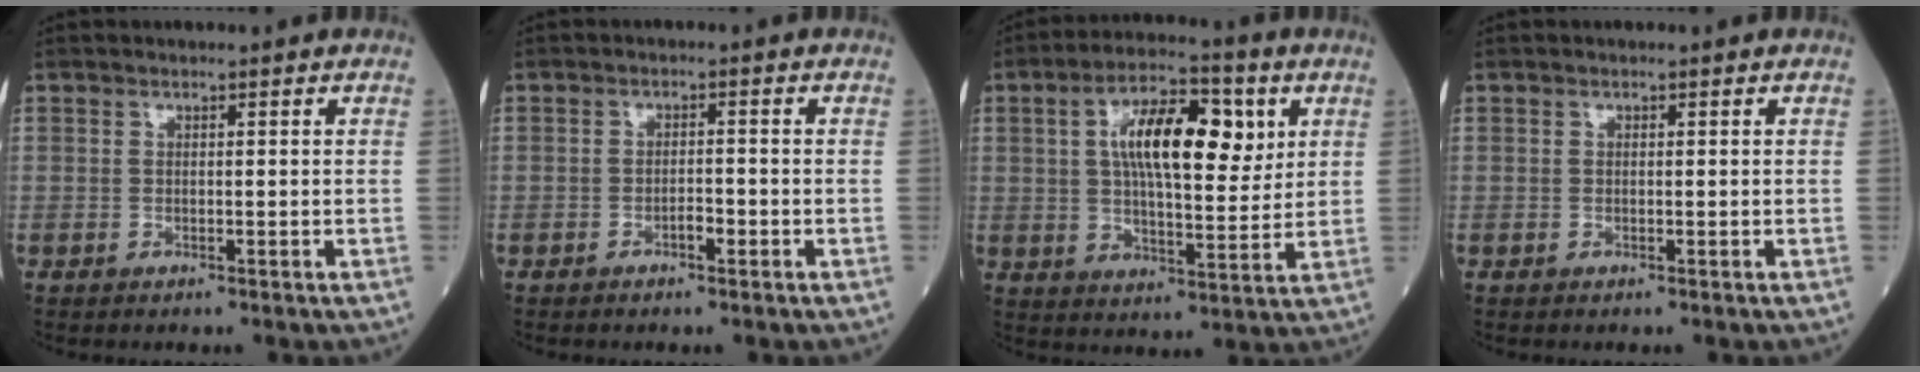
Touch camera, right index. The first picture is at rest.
{"total": 1.7, "force": [-1.0, 0.6, 1.3], "torque": [-0.019, 0.003, -0.017]}
{"total": 13.8, "force": [4.1, 4.9, 12.2], "torque": [-0.211, 0.022, 0.063]}
{"total": 0.0}